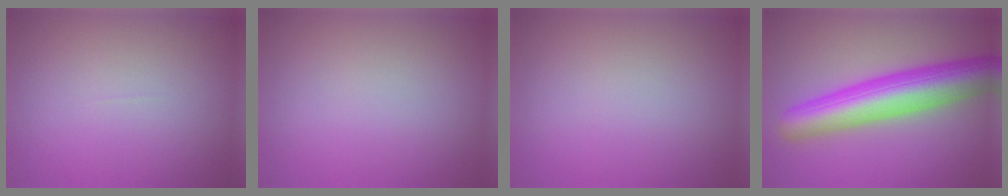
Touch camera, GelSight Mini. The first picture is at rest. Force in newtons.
{"total": 0.0}
{"total": 0.0}
{"total": 9.0, "press": 9.0, "slide": 0.2}